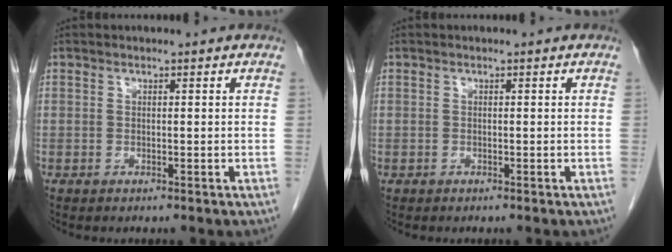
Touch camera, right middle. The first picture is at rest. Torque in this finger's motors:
{"motor_torque": [1.15, -0.99, 0.73, 0.20]}